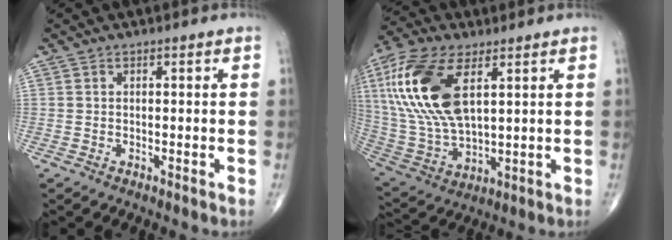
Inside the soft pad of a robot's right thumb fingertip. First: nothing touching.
{"total": 20.5, "force": [6.6, 9.8, 16.8], "torque": [-0.362, -0.015, 0.127]}